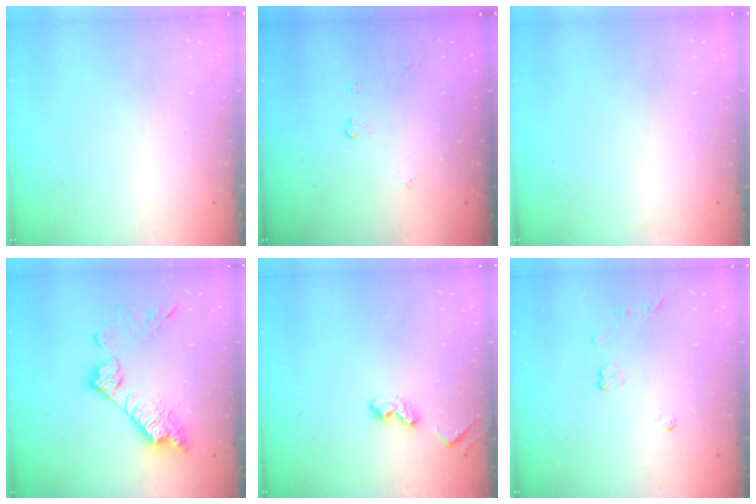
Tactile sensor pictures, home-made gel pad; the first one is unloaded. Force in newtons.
{"total": 3.6, "press": 3.6, "slide": 0.0}
{"total": 0.0}
{"total": 15.3, "press": 15.3, "slide": 0.8}
{"total": 4.7, "press": 4.7, "slide": 0.8}
{"total": 4.8, "press": 4.8, "slide": 0.6}